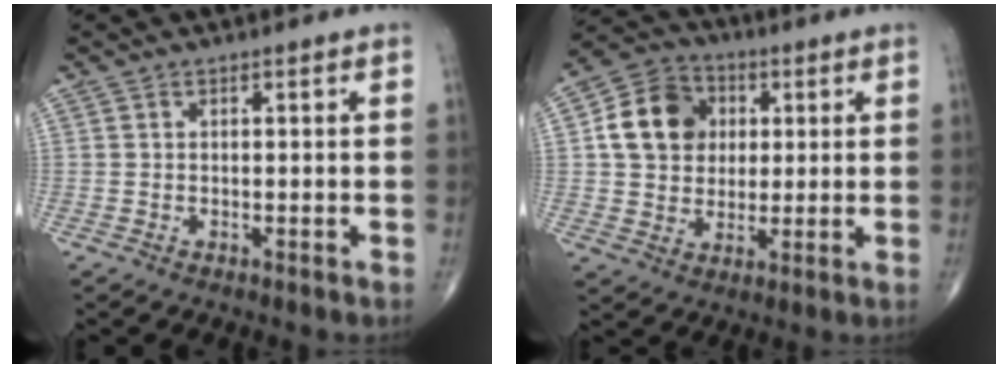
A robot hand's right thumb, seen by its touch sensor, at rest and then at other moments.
{"total": 12.2, "force": [2.3, 10.2, 6.4], "torque": [-0.090, 0.006, 0.032]}